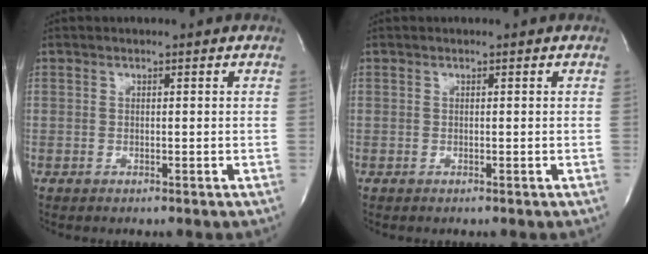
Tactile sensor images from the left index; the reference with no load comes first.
{"total": 0.0}